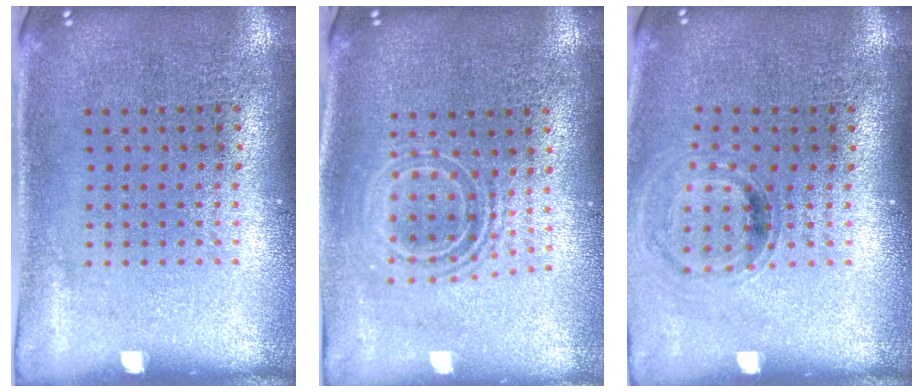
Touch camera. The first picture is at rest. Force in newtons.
{"total": 1.7, "press": 1.3, "slide": 1.0}
{"total": 0.8, "press": 0.8, "slide": 0.1}